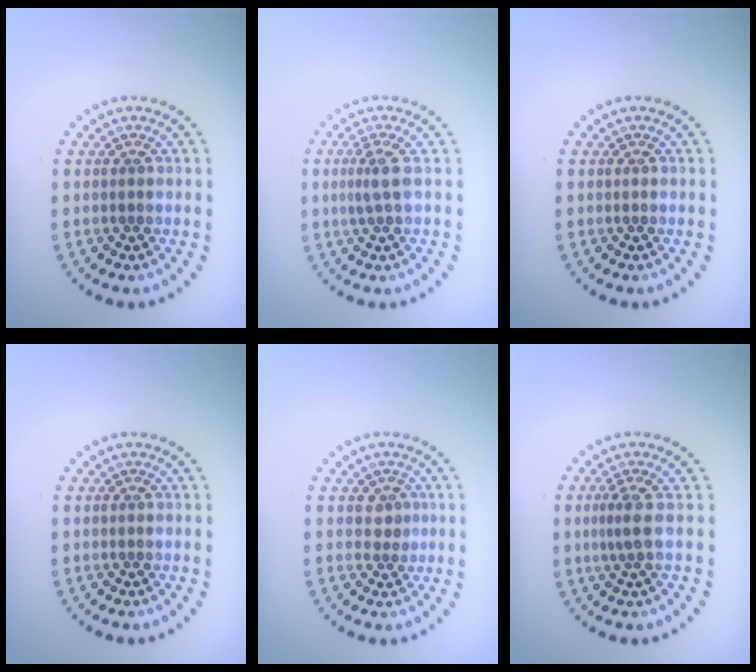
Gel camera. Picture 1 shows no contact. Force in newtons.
{"total": 1.7, "press": 1.3, "slide": 1.1}
{"total": 0.0}
{"total": 0.0}
{"total": 1.3, "press": 1.0, "slide": 0.8}
{"total": 1.8, "press": 1.3, "slide": 1.2}